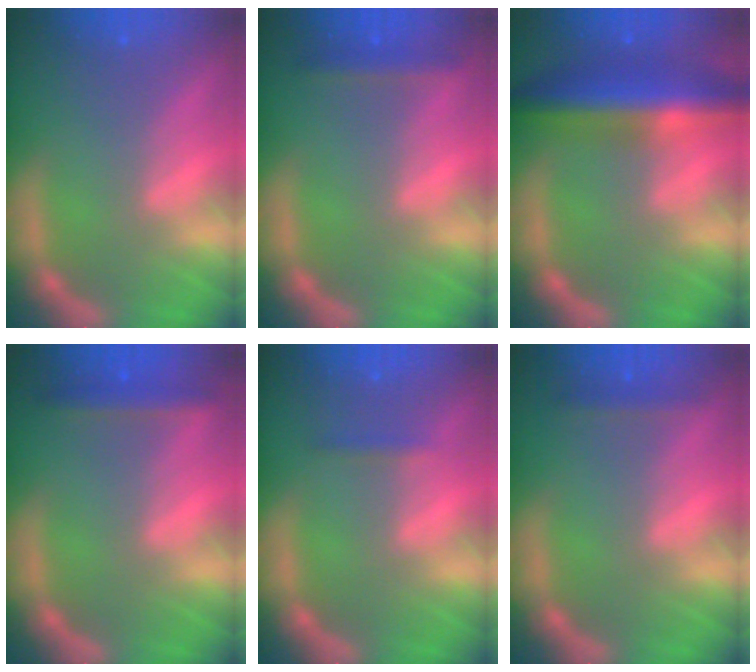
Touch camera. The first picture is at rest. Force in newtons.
{"total": 1.9}
{"total": 8.0}
{"total": 2.4}
{"total": 0.9}
{"total": 1.4}